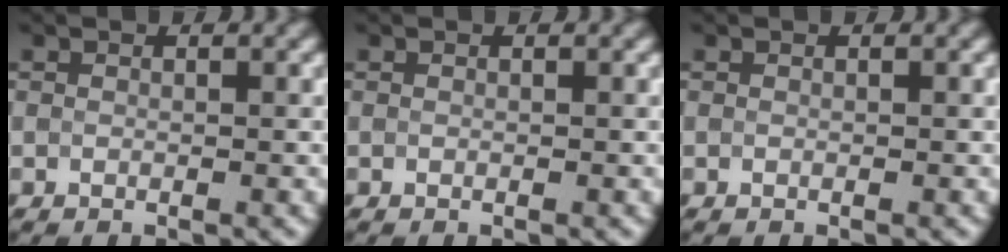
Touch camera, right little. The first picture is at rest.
{"total": 0.0}
{"total": 0.0}